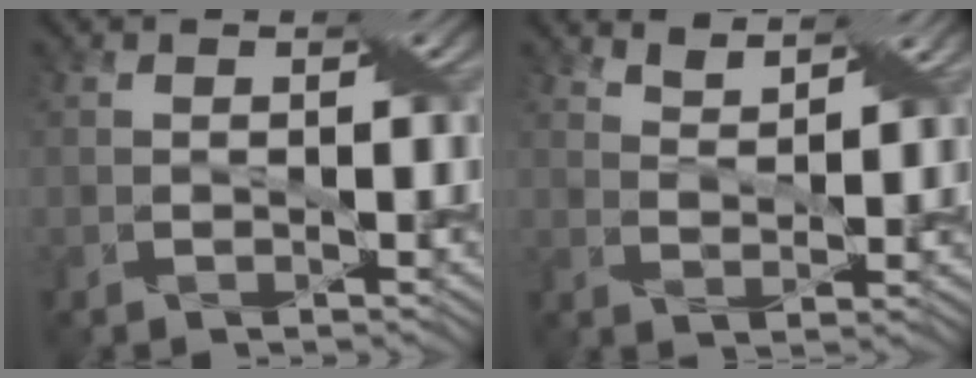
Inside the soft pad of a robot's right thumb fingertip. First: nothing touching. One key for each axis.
{"total": 3.5, "fx": 3.1, "fy": 0.6, "fz": 1.6, "tx": -0.035, "ty": -0.003, "tz": 0.063}